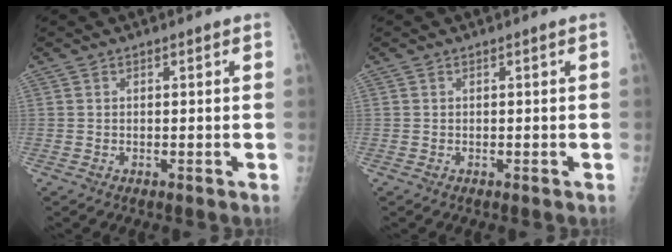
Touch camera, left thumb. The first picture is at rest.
{"total": 0.0}